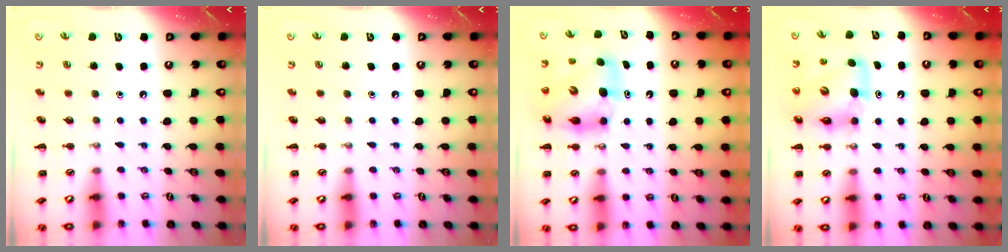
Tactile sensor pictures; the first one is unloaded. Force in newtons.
{"total": 0.0}
{"total": 9.9, "press": 9.5, "slide": 2.8}
{"total": 10.4, "press": 10.0, "slide": 3.1}